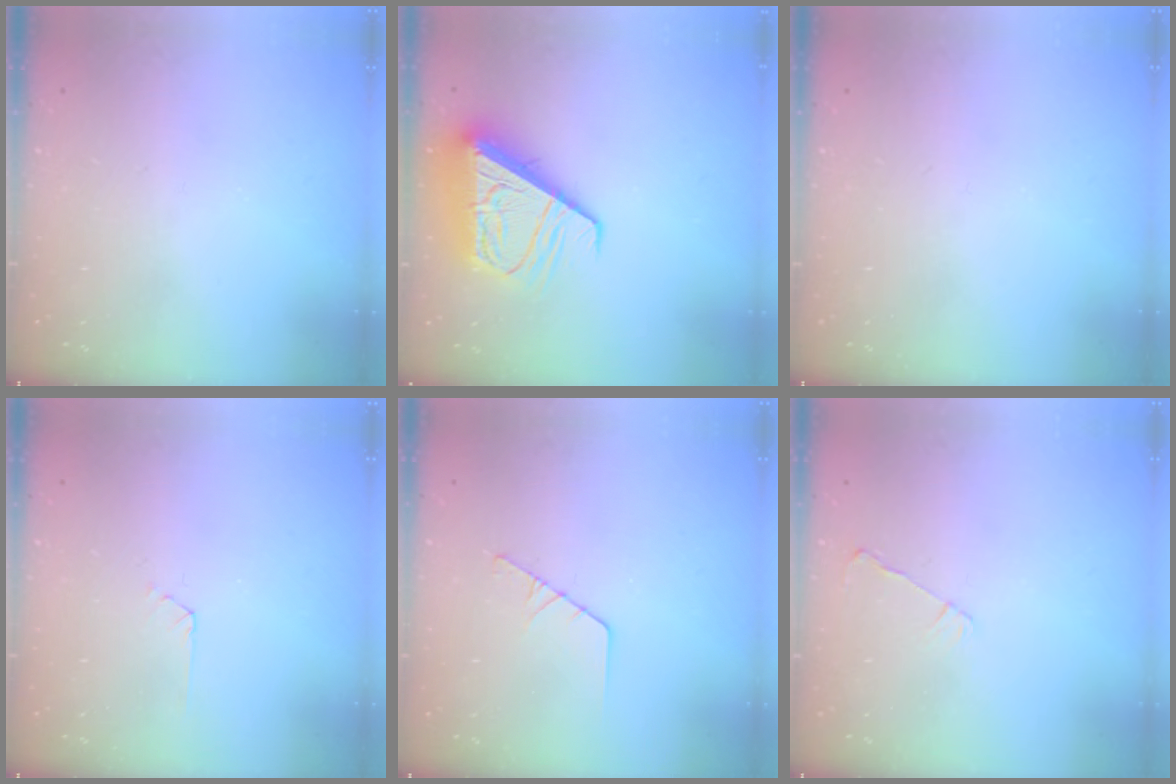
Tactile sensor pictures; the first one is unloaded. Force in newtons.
{"total": 12.5, "press": 12.4, "slide": 1.6}
{"total": 0.0}
{"total": 2.2, "press": 2.2, "slide": 0.3}
{"total": 2.9, "press": 2.9, "slide": 0.3}
{"total": 3.5, "press": 3.5, "slide": 0.6}